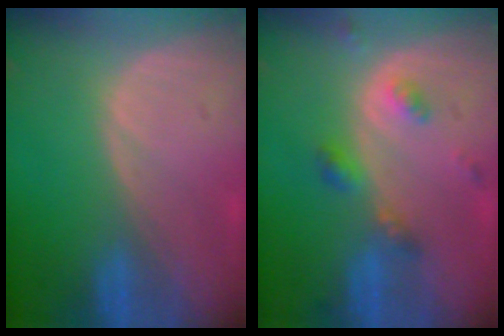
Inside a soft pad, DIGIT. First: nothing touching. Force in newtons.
{"total": 4.5, "press": 4.2, "slide": 1.7}